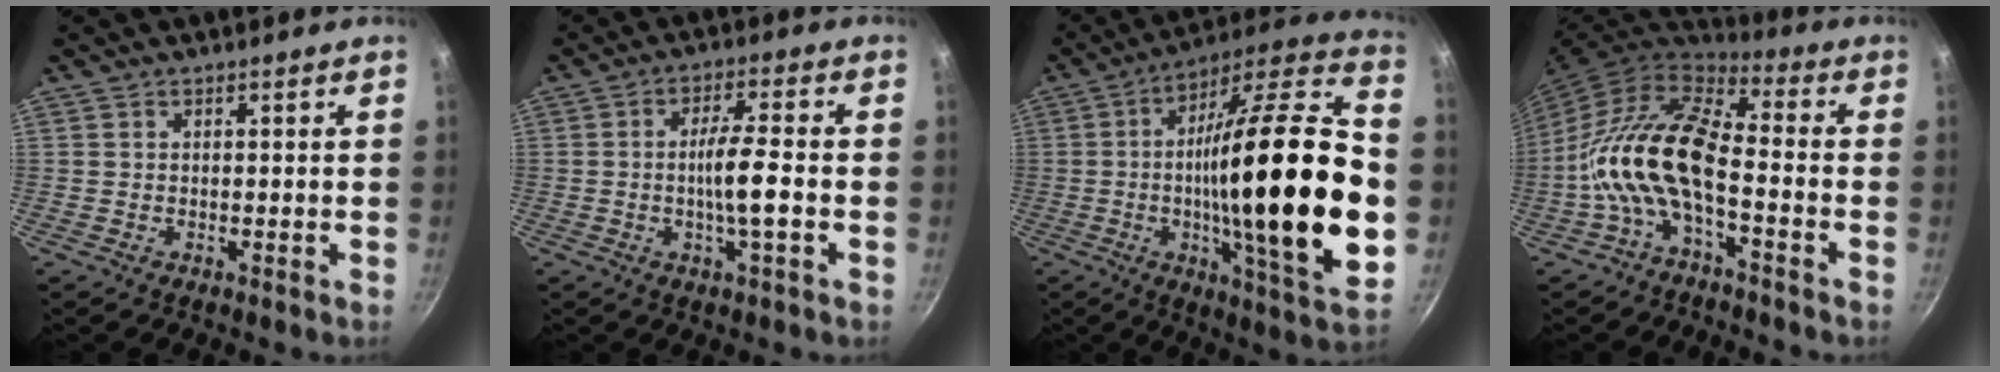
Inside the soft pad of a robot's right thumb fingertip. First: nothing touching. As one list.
[{"total": 7.1, "force": [-1.4, 0.8, 7.0], "torque": [-0.125, 0.014, -0.027]}, {"total": 33.6, "force": [-3.1, 7.9, 32.5], "torque": [-0.509, 0.013, -0.056]}, {"total": 14.6, "force": [-3.7, 6.6, 12.5], "torque": [-0.244, 0.043, -0.087]}]